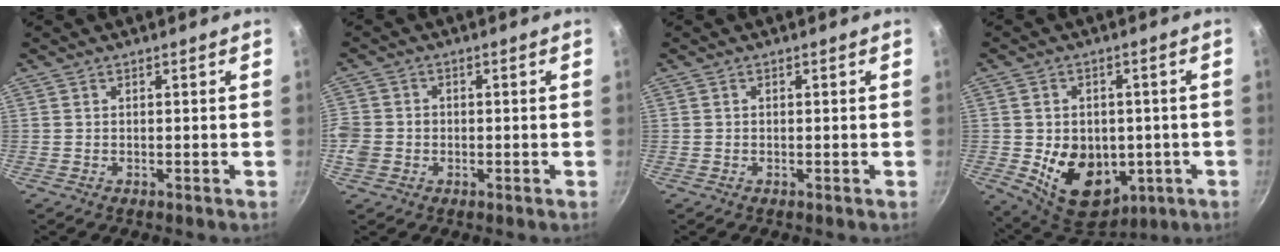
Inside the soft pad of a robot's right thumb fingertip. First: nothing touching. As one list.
[{"total": 5.5, "force": [-1.0, 4.8, 2.4], "torque": [-0.048, 0.014, -0.019]}, {"total": 0.0}, {"total": 15.1, "force": [-2.9, 10.8, 10.2], "torque": [-0.124, 0.000, -0.017]}]